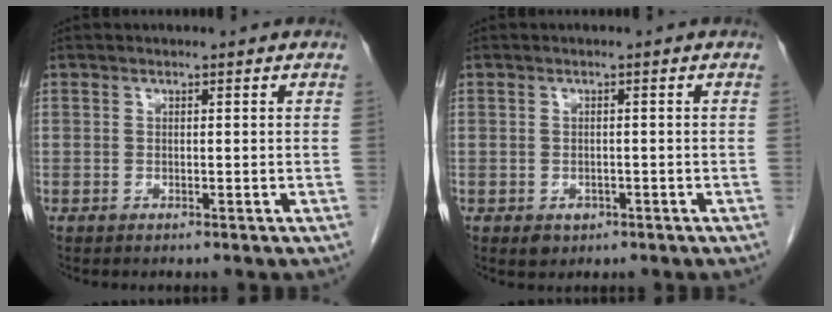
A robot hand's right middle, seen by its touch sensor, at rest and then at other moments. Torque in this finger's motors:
{"motor_torque": [0.17, 0.03, 0.05, 0.03]}